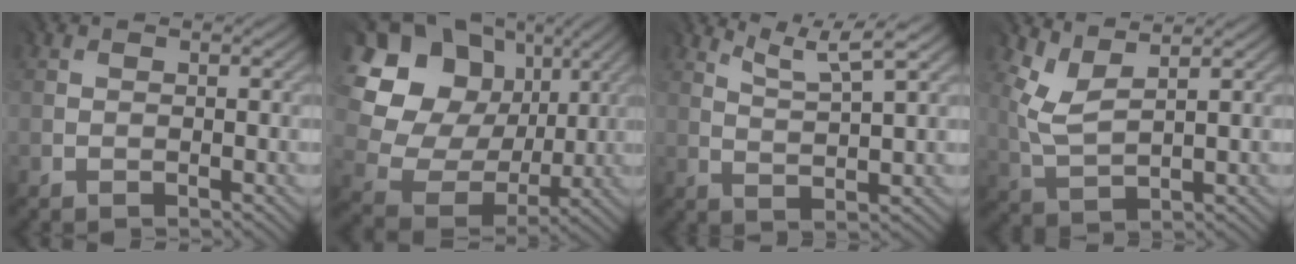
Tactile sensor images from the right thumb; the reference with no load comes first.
{"total": 17.6, "force": [5.7, 14.6, 8.1], "torque": [-0.246, 0.037, 0.144]}
{"total": 4.9, "force": [3.7, 0.2, 3.1], "torque": [-0.062, 0.004, 0.080]}
{"total": 3.9, "force": [3.0, 1.0, 2.3], "torque": [-0.067, 0.001, 0.072]}